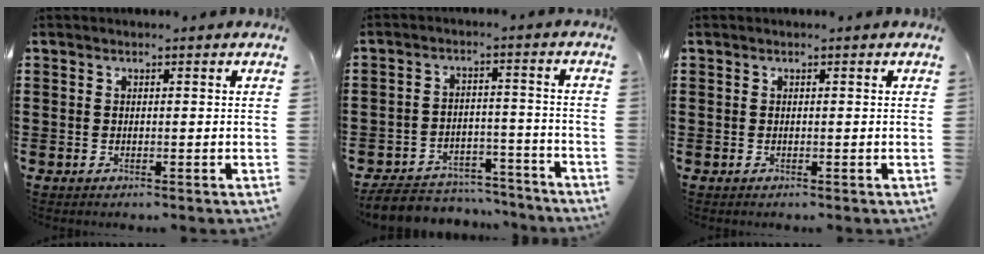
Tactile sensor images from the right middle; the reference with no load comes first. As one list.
[{"total": 6.0, "force": [-5.8, 1.3, 0.9], "torque": [-0.023, 0.012, -0.117]}, {"total": 0.0}]